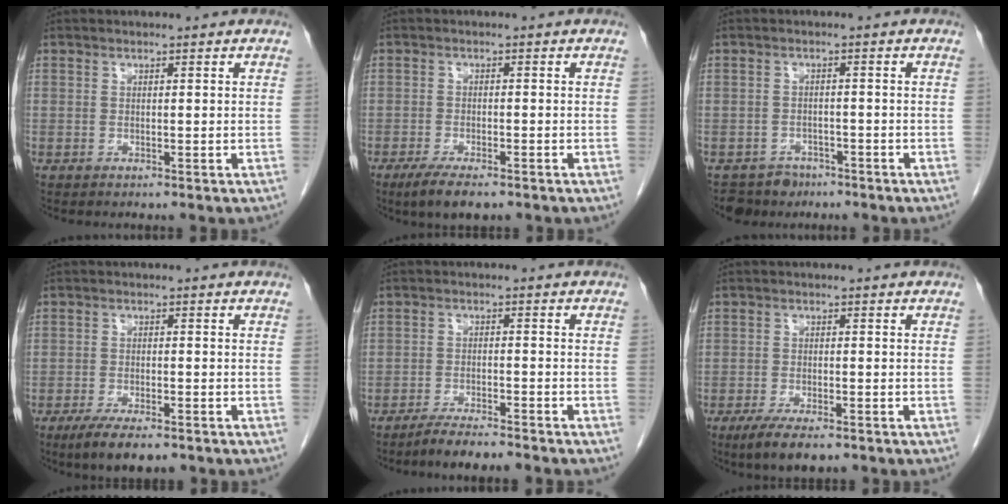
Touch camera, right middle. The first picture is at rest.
{"total": 5.5, "force": [-3.9, 1.4, 3.7], "torque": [-0.064, -0.011, -0.061]}
{"total": 3.7, "force": [-2.8, 2.5, -0.2], "torque": [0.005, 0.006, -0.044]}
{"total": 6.7, "force": [-4.8, 1.7, 4.4], "torque": [-0.071, -0.012, -0.073]}
{"total": 5.7, "force": [-5.0, 0.1, 2.8], "torque": [-0.042, -0.013, -0.085]}
{"total": 6.3, "force": [-4.4, 1.6, 4.1], "torque": [-0.070, -0.013, -0.069]}